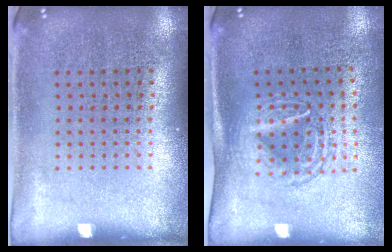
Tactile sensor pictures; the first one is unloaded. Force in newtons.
{"total": 1.6, "press": 1.3, "slide": 0.9}